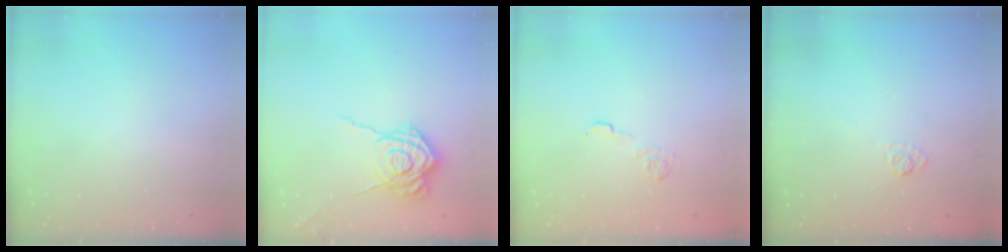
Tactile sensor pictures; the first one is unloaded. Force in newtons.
{"total": 12.8, "press": 12.7, "slide": 1.2}
{"total": 7.6, "press": 7.5, "slide": 1.0}
{"total": 3.3, "press": 3.0, "slide": 1.4}